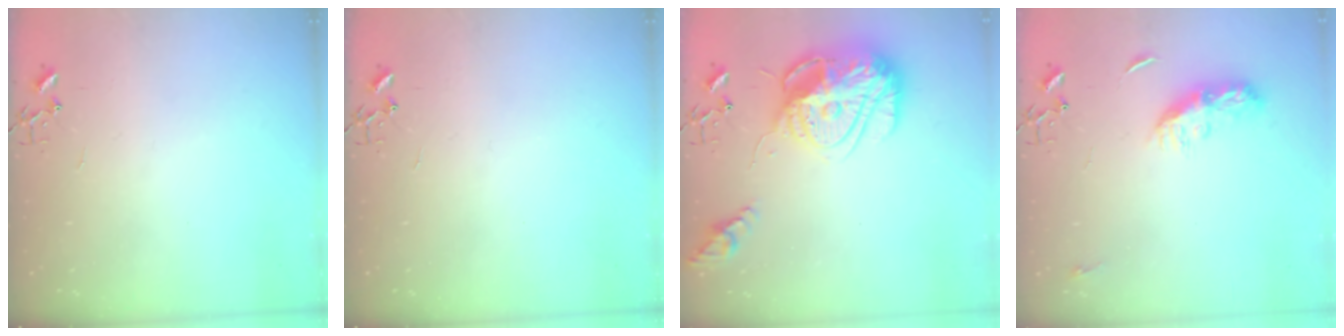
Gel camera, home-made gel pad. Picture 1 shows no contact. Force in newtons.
{"total": 0.0}
{"total": 24.2, "press": 24.1, "slide": 2.0}
{"total": 9.4, "press": 9.4, "slide": 0.3}